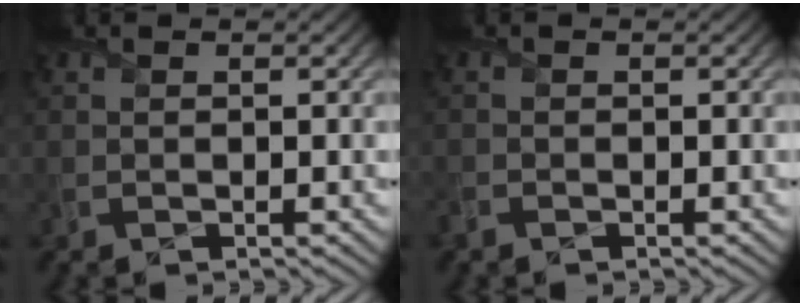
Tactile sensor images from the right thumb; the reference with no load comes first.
{"total": 1.1, "force": [-0.9, 0.6, 0.3], "torque": [-0.009, -0.004, -0.023]}